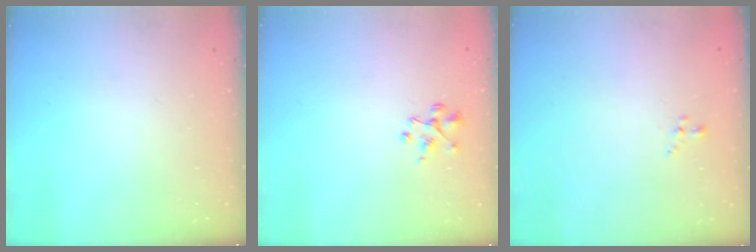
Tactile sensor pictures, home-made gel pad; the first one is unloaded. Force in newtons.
{"total": 2.6, "press": 2.6, "slide": 0.5}
{"total": 0.0}